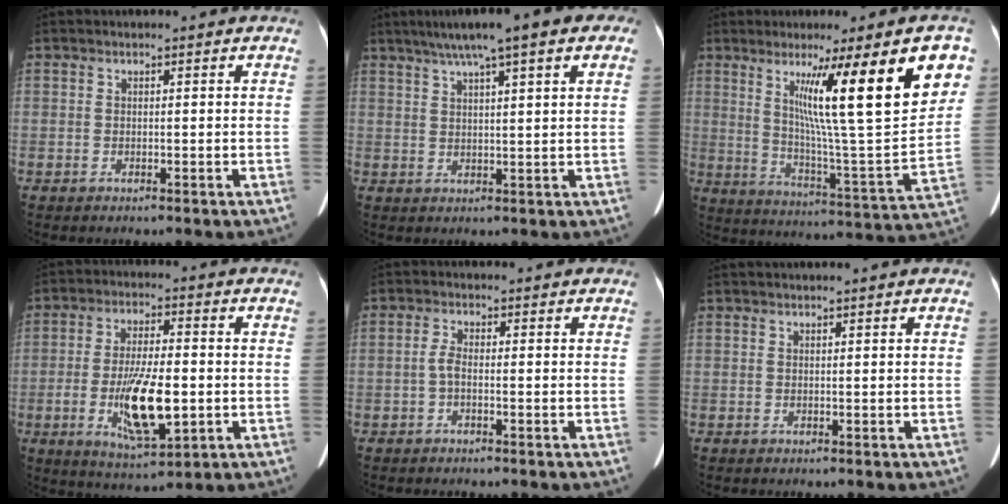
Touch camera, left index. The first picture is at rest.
{"total": 13.2, "force": [8.3, 2.1, 10.1], "torque": [-0.148, 0.042, 0.109]}
{"total": 20.4, "force": [8.8, 0.9, 18.4], "torque": [-0.253, -0.016, 0.129]}
{"total": 11.5, "force": [-2.4, 3.2, 10.8], "torque": [-0.205, -0.013, -0.035]}
{"total": 1.8, "force": [-0.6, 0.7, 1.5], "torque": [-0.032, 0.002, -0.013]}
{"total": 1.0, "force": [0.9, -0.2, 0.4], "torque": [-0.009, 0.016, 0.020]}